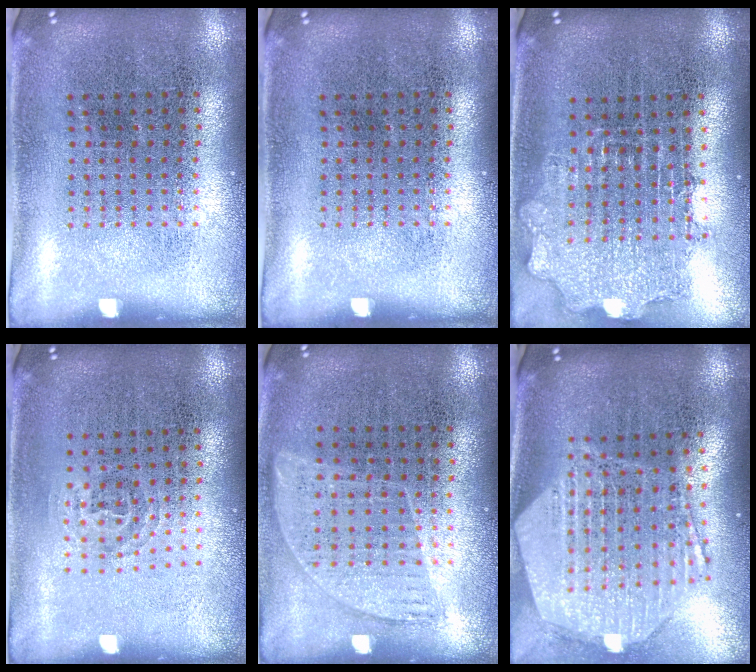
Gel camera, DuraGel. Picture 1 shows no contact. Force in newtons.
{"total": 0.0}
{"total": 1.7, "press": 1.4, "slide": 1.0}
{"total": 0.9, "press": 0.6, "slide": 0.7}
{"total": 0.9, "press": 0.8, "slide": 0.4}
{"total": 3.0, "press": 2.3, "slide": 1.9}